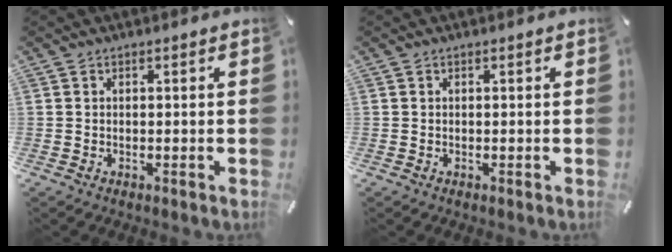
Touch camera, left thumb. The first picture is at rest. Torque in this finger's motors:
{"motor_torque": [0.00, 0.00, 0.00, 0.00, 0.00]}